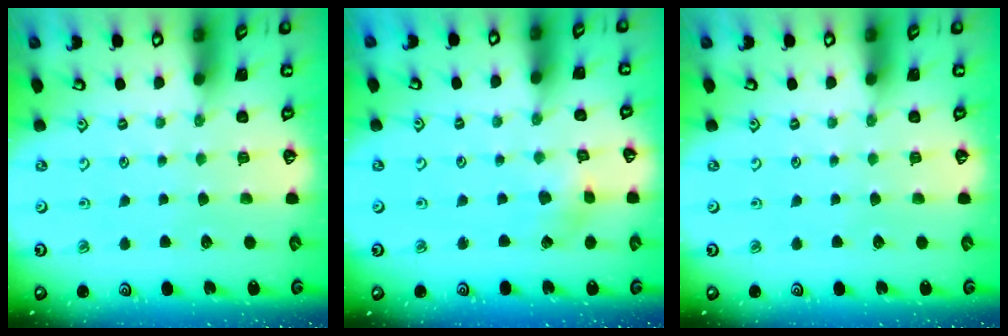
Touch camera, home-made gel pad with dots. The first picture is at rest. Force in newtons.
{"total": 2.7, "press": 2.7, "slide": 0.3}
{"total": 0.0}